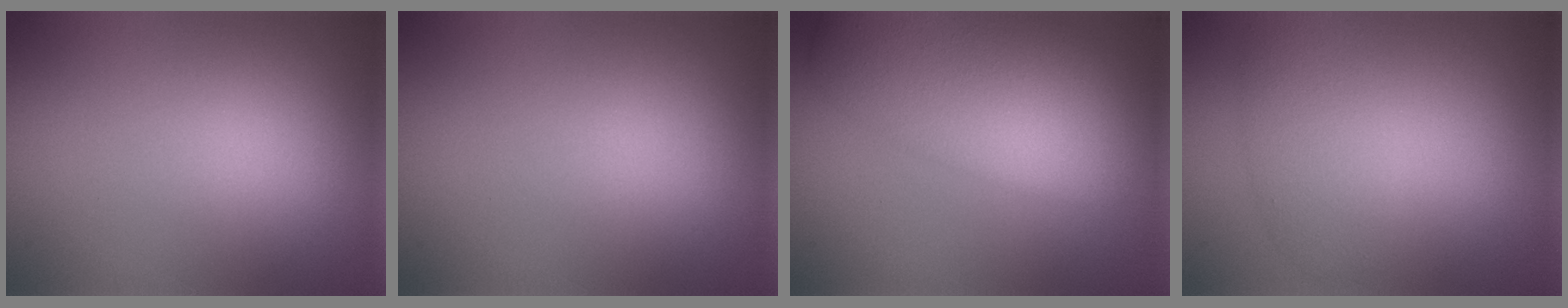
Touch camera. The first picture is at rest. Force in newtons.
{"total": 0.0}
{"total": 10.3, "press": 10.3, "slide": 0.7}
{"total": 4.1, "press": 4.1, "slide": 0.2}